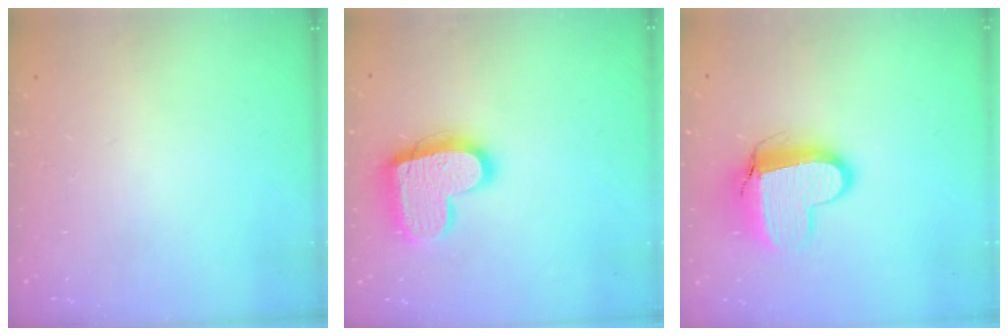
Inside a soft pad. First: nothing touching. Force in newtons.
{"total": 16.3, "press": 16.3, "slide": 1.3}
{"total": 11.6, "press": 11.6, "slide": 0.6}